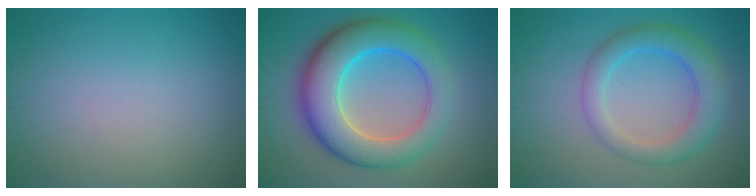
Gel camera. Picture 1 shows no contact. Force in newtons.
{"total": 9.8, "press": 9.8, "slide": 0.2}
{"total": 4.7, "press": 4.7, "slide": 0.1}